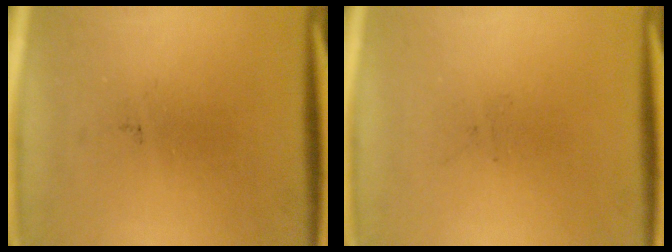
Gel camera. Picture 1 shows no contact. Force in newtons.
{"total": 0.0}